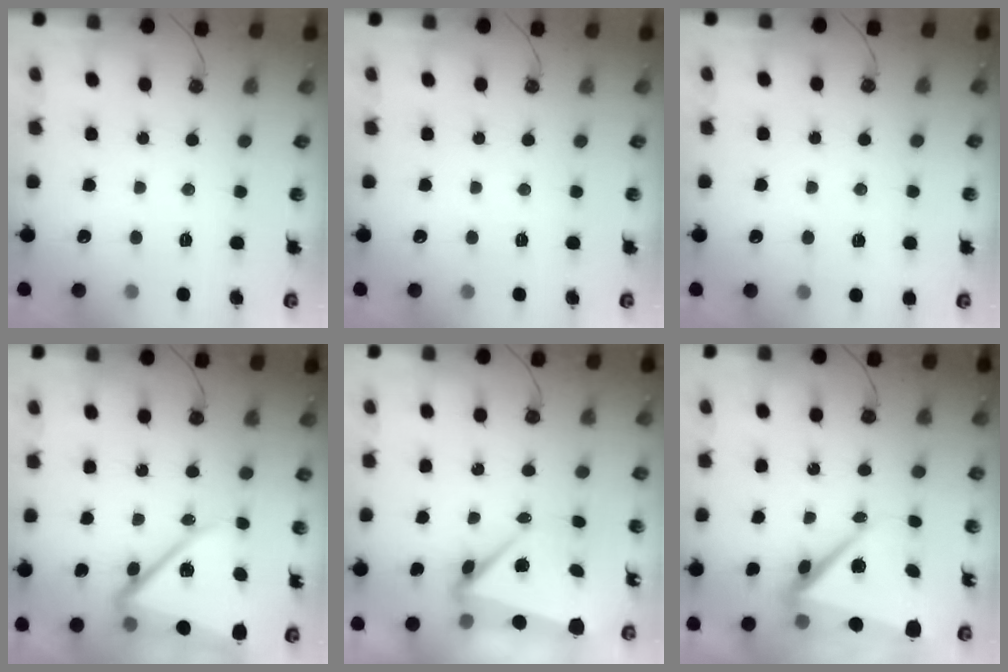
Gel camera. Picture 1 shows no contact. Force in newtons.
{"total": 0.0}
{"total": 5.0, "press": 4.4, "slide": 2.3}
{"total": 13.7, "press": 13.7, "slide": 1.1}
{"total": 7.9, "press": 7.6, "slide": 2.0}
{"total": 11.9, "press": 11.6, "slide": 2.5}